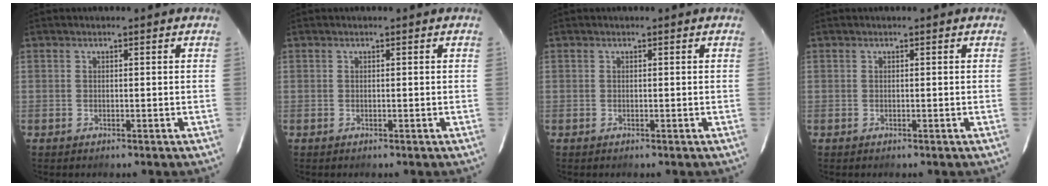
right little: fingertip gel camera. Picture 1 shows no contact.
{"total": 0.0}
{"total": 0.0}
{"total": 0.0}